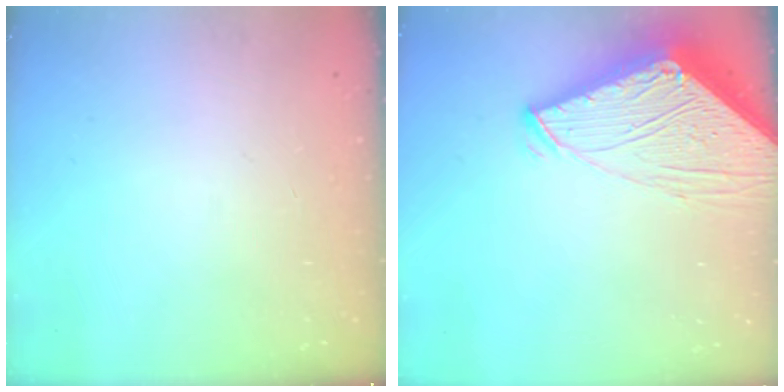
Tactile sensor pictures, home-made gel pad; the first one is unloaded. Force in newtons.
{"total": 11.3, "press": 11.3, "slide": 1.1}